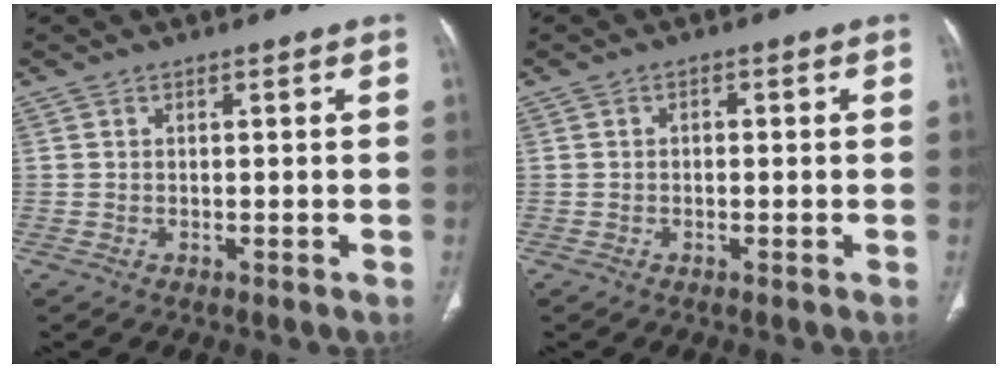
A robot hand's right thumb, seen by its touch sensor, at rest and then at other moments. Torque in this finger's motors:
{"motor_torque": [-0.13, 0.23, -0.16, 0.02, 0.06]}